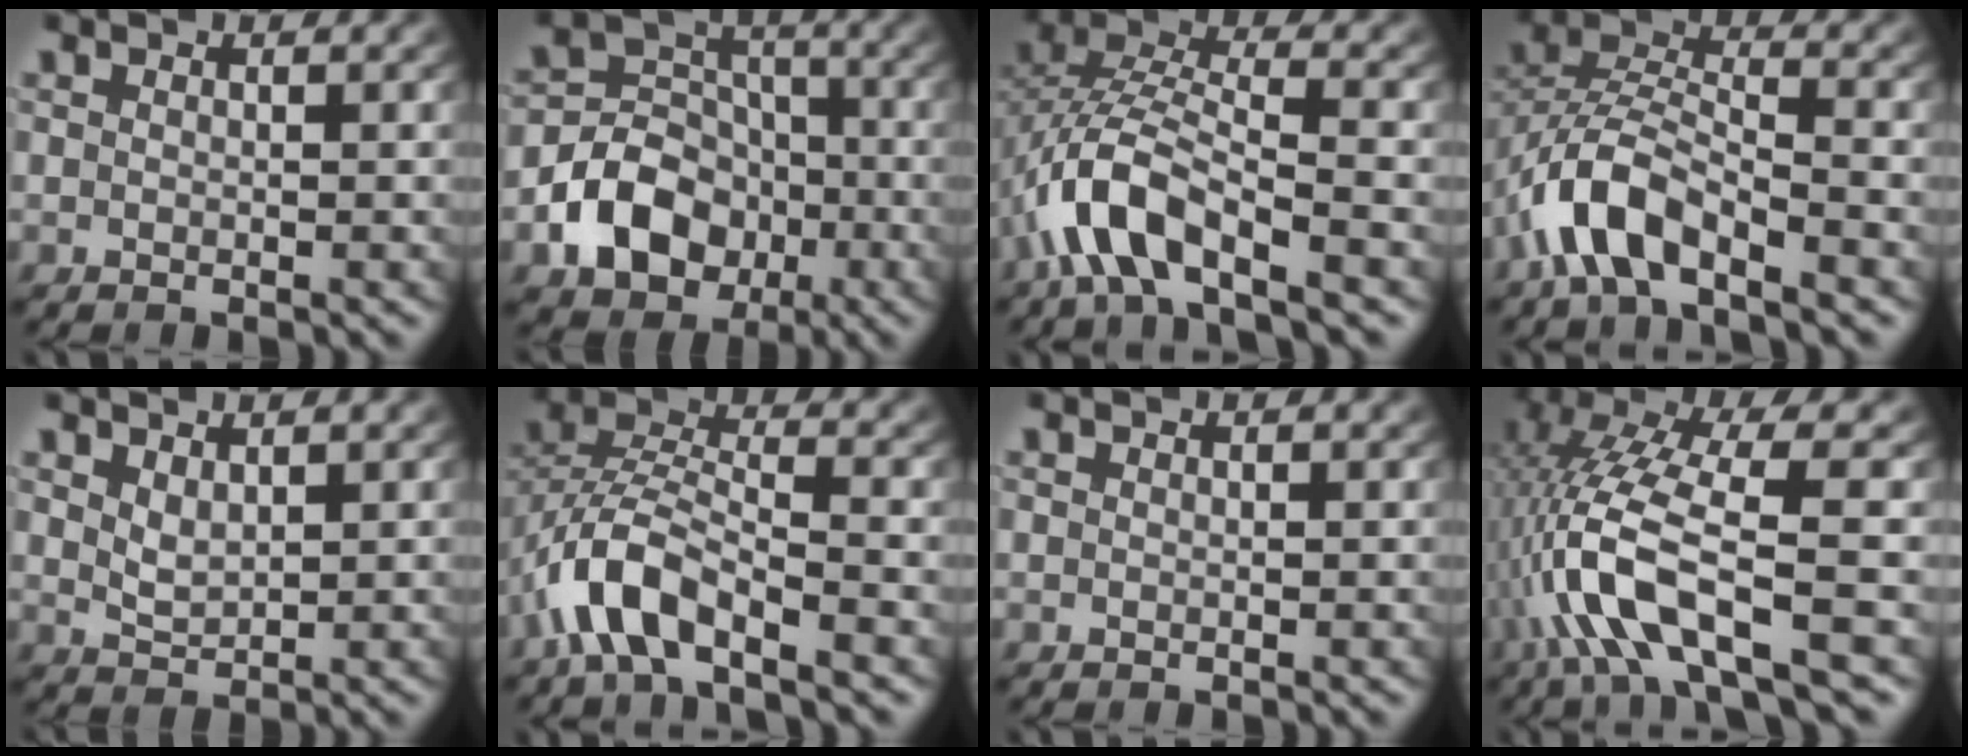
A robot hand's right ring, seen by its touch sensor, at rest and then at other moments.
{"total": 8.1, "force": [-3.1, 6.5, 3.6], "torque": [-0.055, -0.017, -0.051]}
{"total": 6.9, "force": [-1.7, 4.4, 5.1], "torque": [-0.129, -0.008, -0.034]}
{"total": 5.5, "force": [-2.2, 3.3, 3.7], "torque": [-0.094, -0.014, -0.042]}
{"total": 1.8, "force": [1.1, 0.8, 1.2], "torque": [-0.027, -0.015, 0.033]}
{"total": 5.5, "force": [-2.1, 3.3, 3.9], "torque": [-0.100, -0.014, -0.040]}
{"total": 0.0}
{"total": 8.9, "force": [-1.7, 4.3, 7.7], "torque": [-0.192, -0.028, -0.017]}